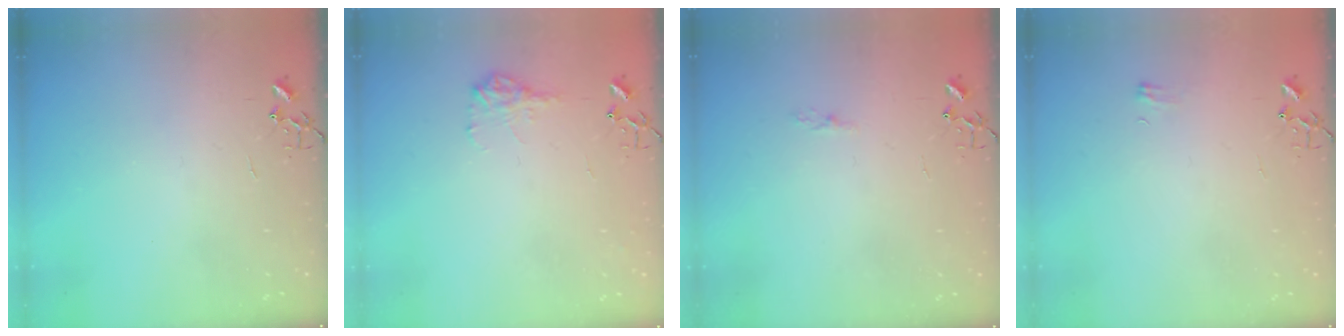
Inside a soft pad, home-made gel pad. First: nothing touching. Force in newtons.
{"total": 9.3, "press": 9.3, "slide": 0.3}
{"total": 3.3, "press": 3.3, "slide": 0.4}
{"total": 4.7, "press": 4.7, "slide": 0.5}